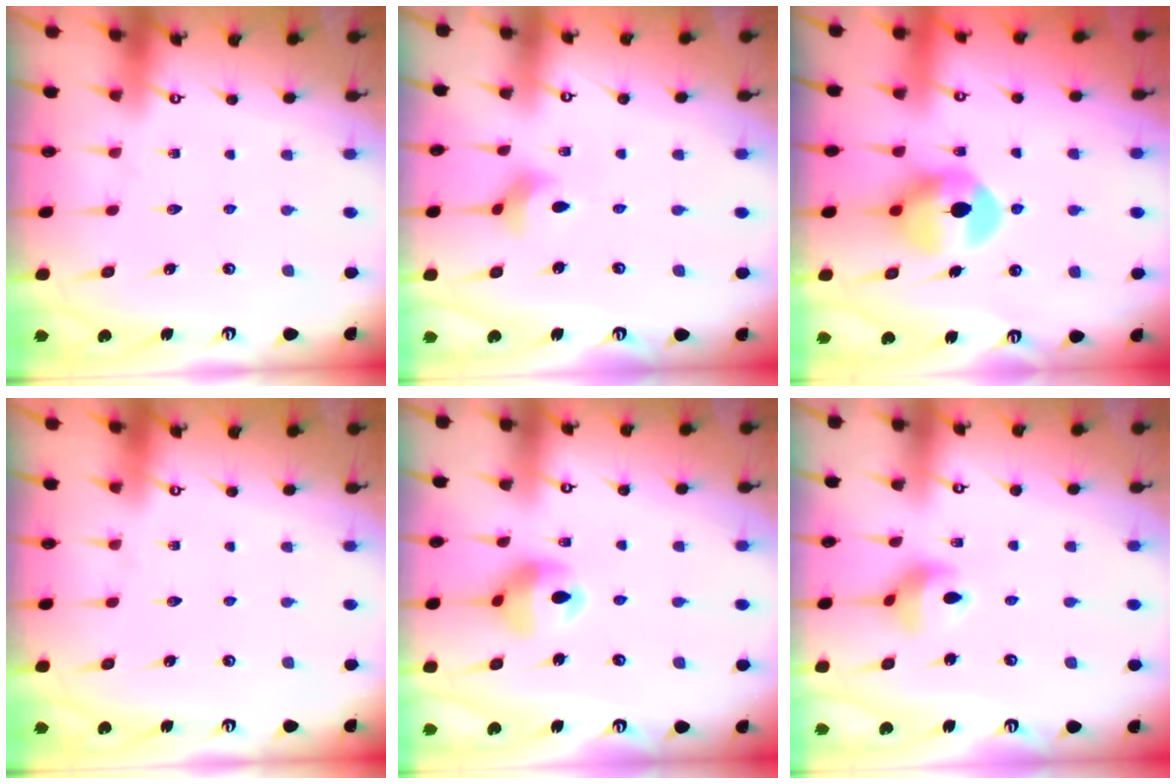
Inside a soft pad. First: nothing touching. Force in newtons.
{"total": 3.2, "press": 3.2, "slide": 0.3}
{"total": 10.6, "press": 10.6, "slide": 0.9}
{"total": 0.0}
{"total": 11.2, "press": 10.6, "slide": 3.6}
{"total": 5.7, "press": 5.7, "slide": 0.4}